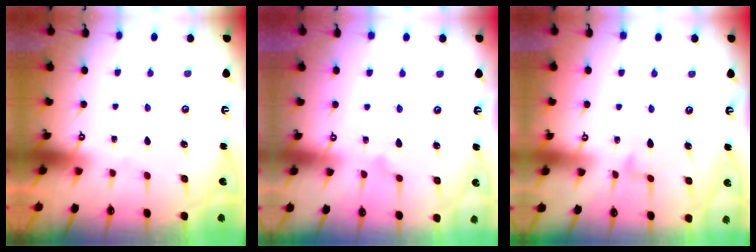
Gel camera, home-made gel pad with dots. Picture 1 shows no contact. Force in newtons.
{"total": 8.4, "press": 8.4, "slide": 0.4}
{"total": 3.9, "press": 3.9, "slide": 0.4}